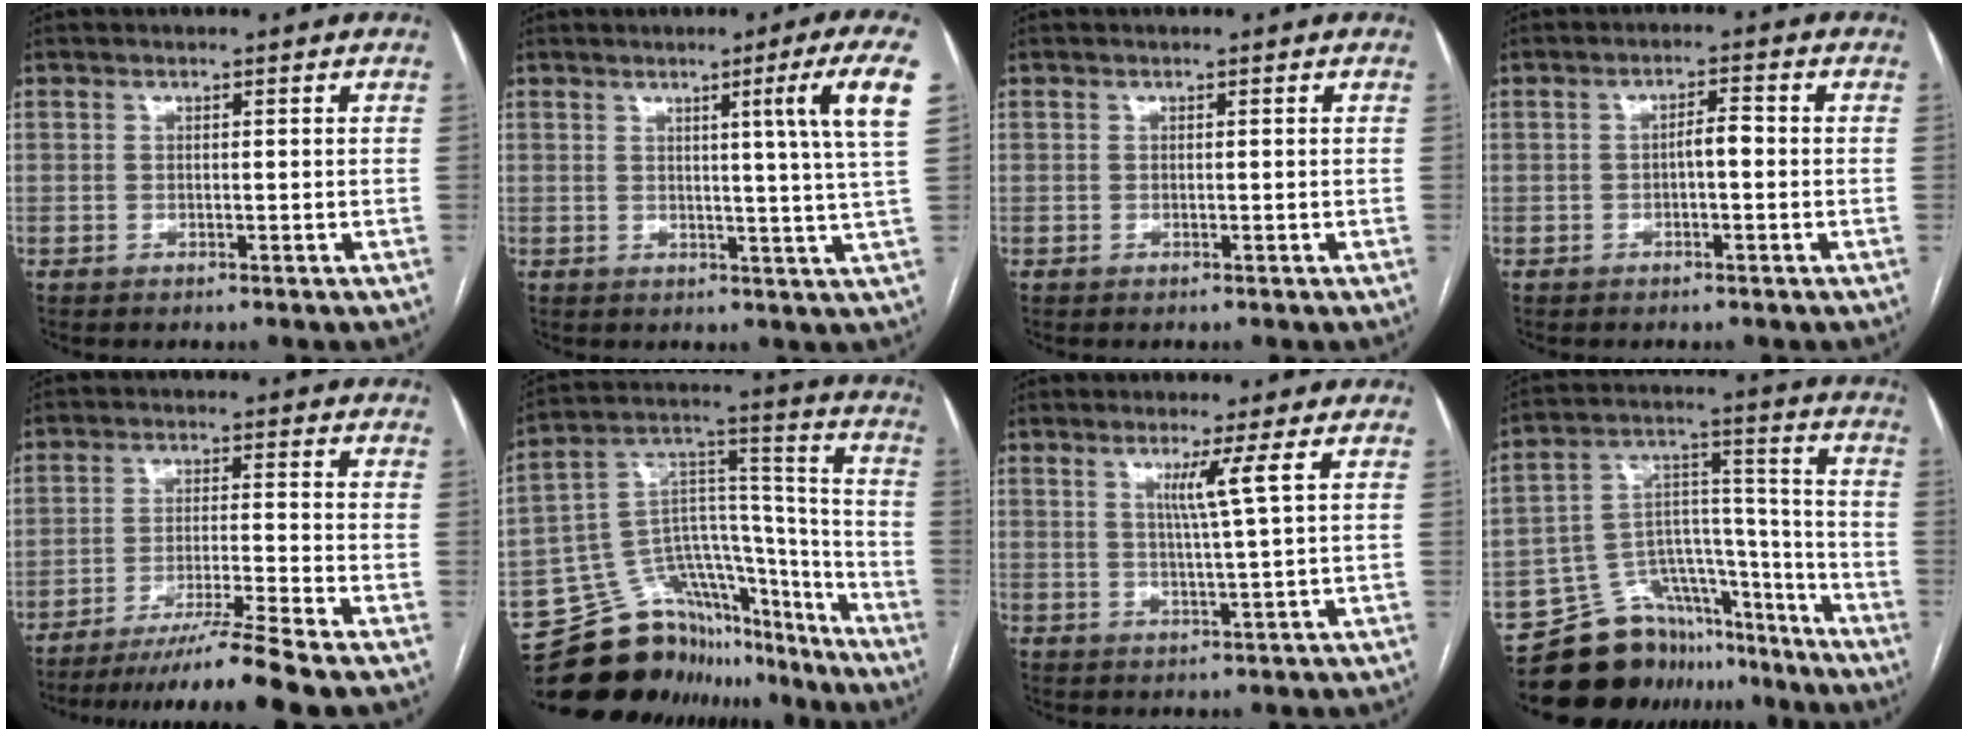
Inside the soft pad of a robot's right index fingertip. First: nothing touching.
{"total": 9.1, "force": [3.6, -2.6, 8.0], "torque": [-0.104, -0.013, 0.046]}
{"total": 0.0}
{"total": 2.4, "force": [-0.3, 0.7, 2.3], "torque": [-0.037, 0.009, -0.004]}
{"total": 9.4, "force": [-7.8, -3.1, 4.2], "torque": [-0.055, -0.029, -0.132]}
{"total": 23.0, "force": [-19.1, 10.2, 7.9], "torque": [-0.124, 0.064, -0.293]}
{"total": 4.3, "force": [1.7, -1.5, 3.6], "torque": [-0.068, -0.011, 0.033]}
{"total": 14.9, "force": [-13.0, 7.1, 2.2], "torque": [-0.024, 0.077, -0.206]}